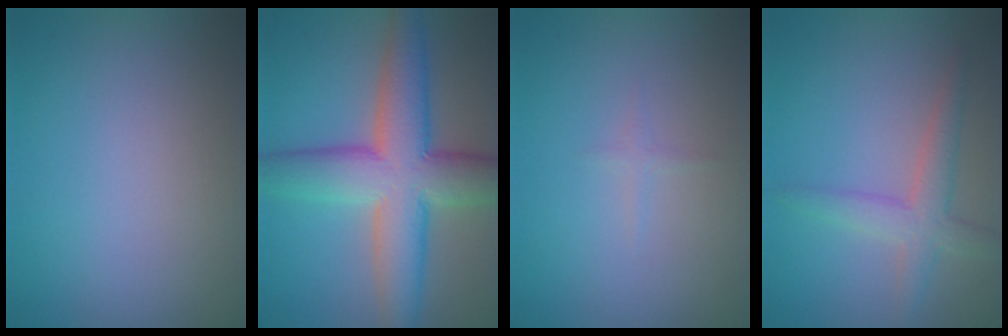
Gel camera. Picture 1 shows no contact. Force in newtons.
{"total": 9.8, "press": 9.8, "slide": 0.5}
{"total": 0.6, "press": 0.6, "slide": 0.0}
{"total": 3.1, "press": 3.1, "slide": 0.1}